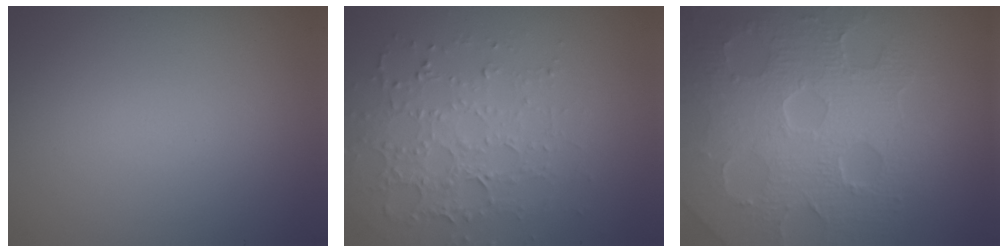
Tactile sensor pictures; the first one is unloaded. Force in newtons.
{"total": 3.4, "press": 3.2, "slide": 1.0}
{"total": 9.2, "press": 6.2, "slide": 6.8}